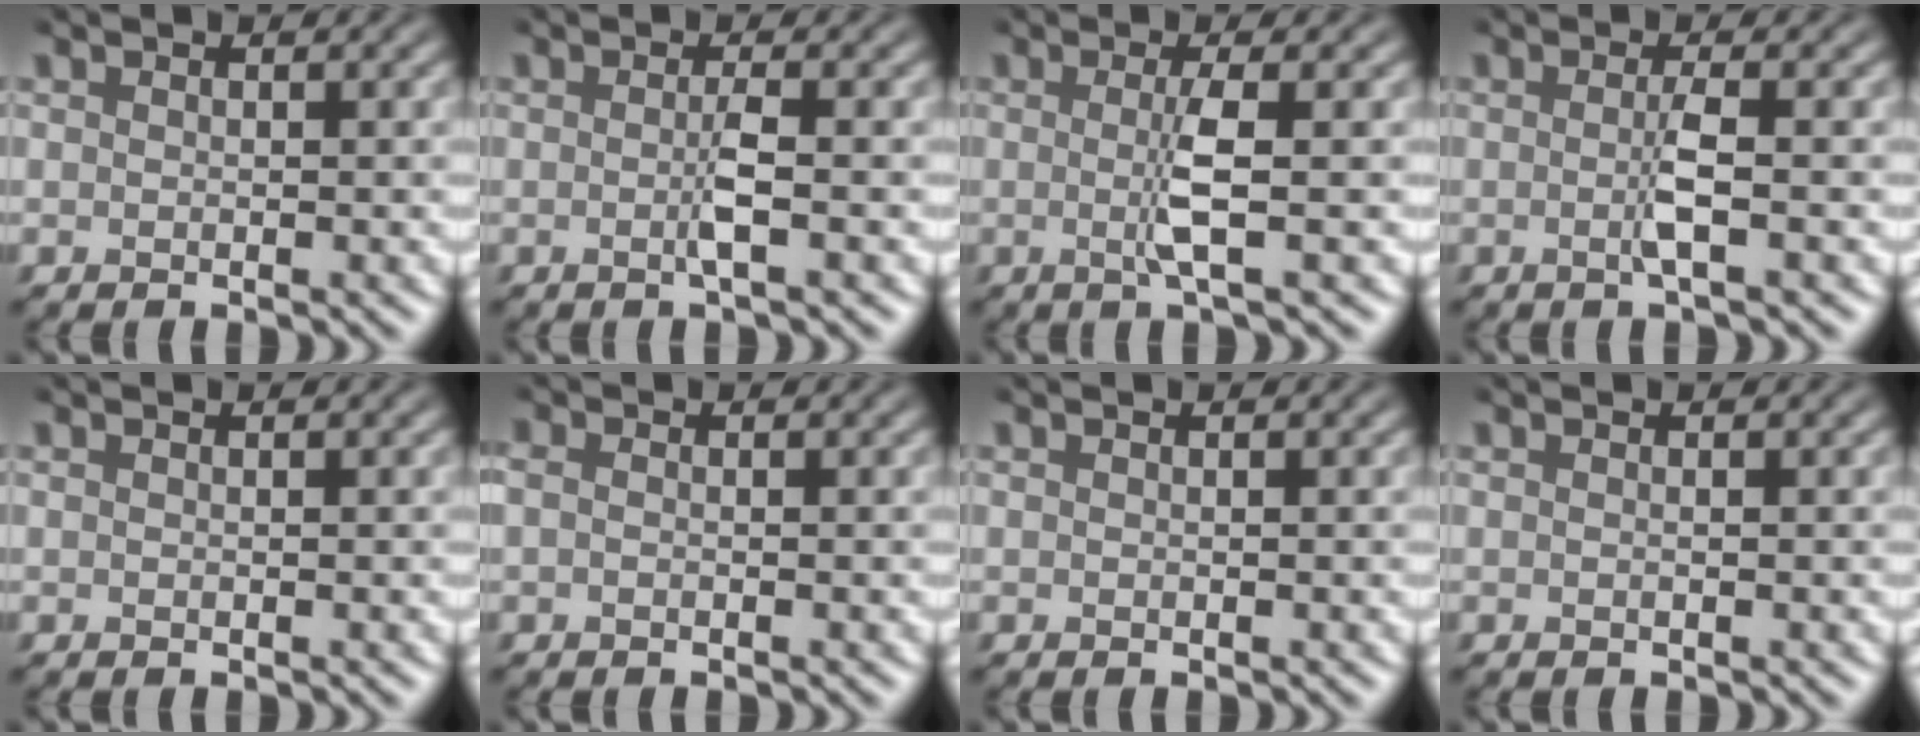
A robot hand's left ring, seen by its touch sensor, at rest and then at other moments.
{"total": 1.6, "force": [-0.3, 0.0, 1.5], "torque": [-0.031, -0.004, -0.008]}
{"total": 2.7, "force": [-0.1, 0.3, 2.7], "torque": [-0.054, -0.008, -0.007]}
{"total": 2.0, "force": [-0.3, 0.1, 2.0], "torque": [-0.039, -0.005, -0.009]}
{"total": 0.0}
{"total": 0.6, "force": [-0.3, 0.3, 0.4], "torque": [-0.009, -0.002, -0.008]}
{"total": 0.0}
{"total": 0.0}